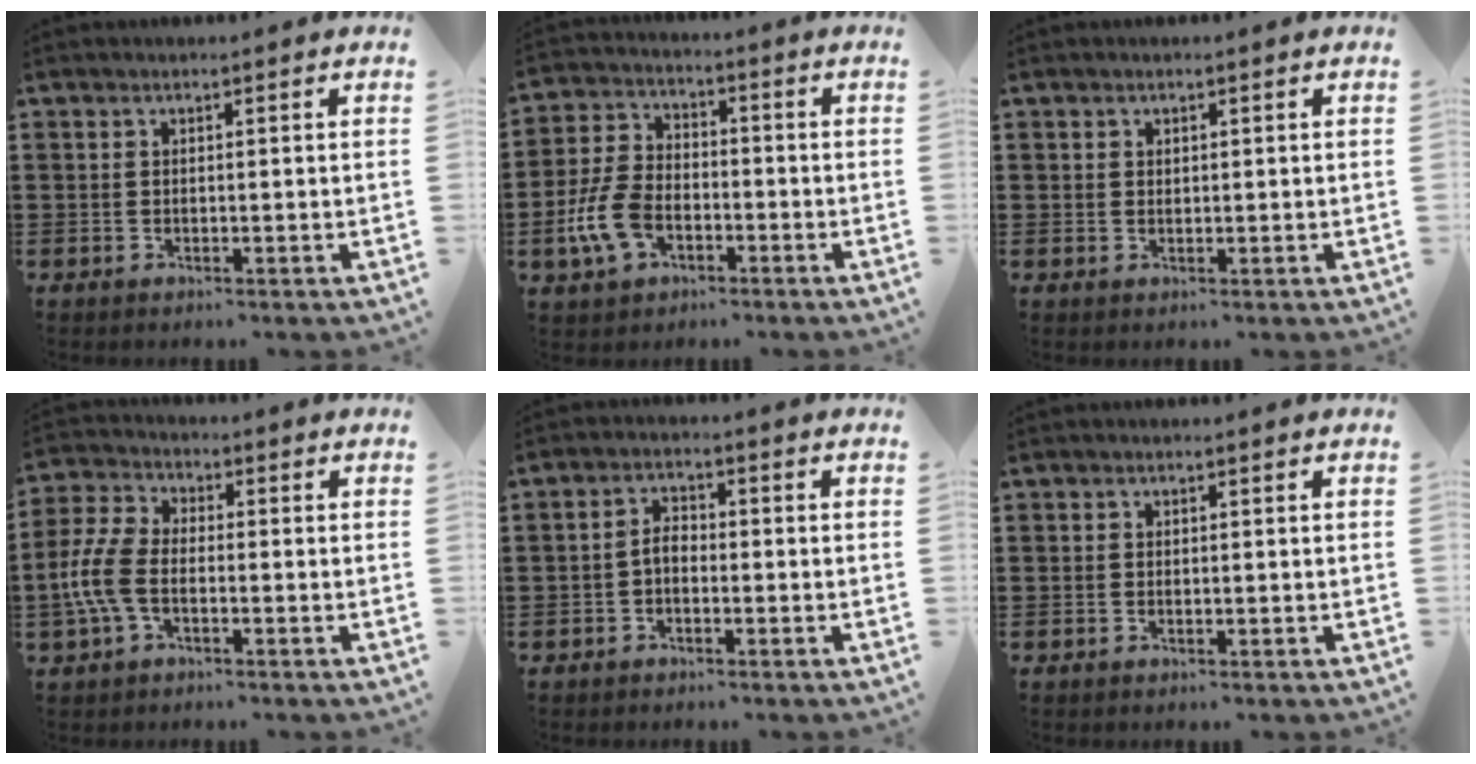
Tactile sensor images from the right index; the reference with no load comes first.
{"total": 8.1, "force": [-3.1, 5.1, 5.5], "torque": [-0.151, -0.001, -0.067]}
{"total": 0.6, "force": [0.4, 0.5, 0.0], "torque": [-0.001, 0.003, 0.009]}
{"total": 7.3, "force": [-2.2, 4.1, 5.6], "torque": [-0.154, -0.007, -0.050]}
{"total": 2.5, "force": [-1.1, 1.4, 1.8], "torque": [-0.049, 0.002, -0.026]}
{"total": 0.0}